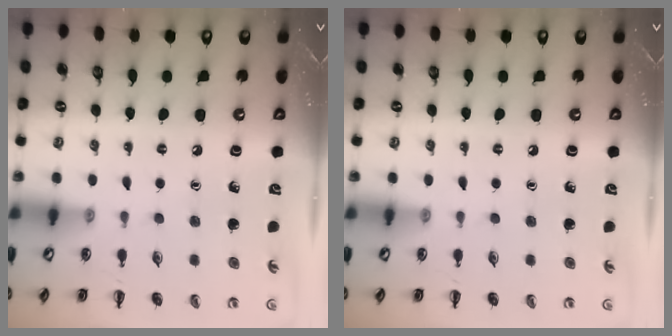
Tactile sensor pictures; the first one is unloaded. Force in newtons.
{"total": 0.0}